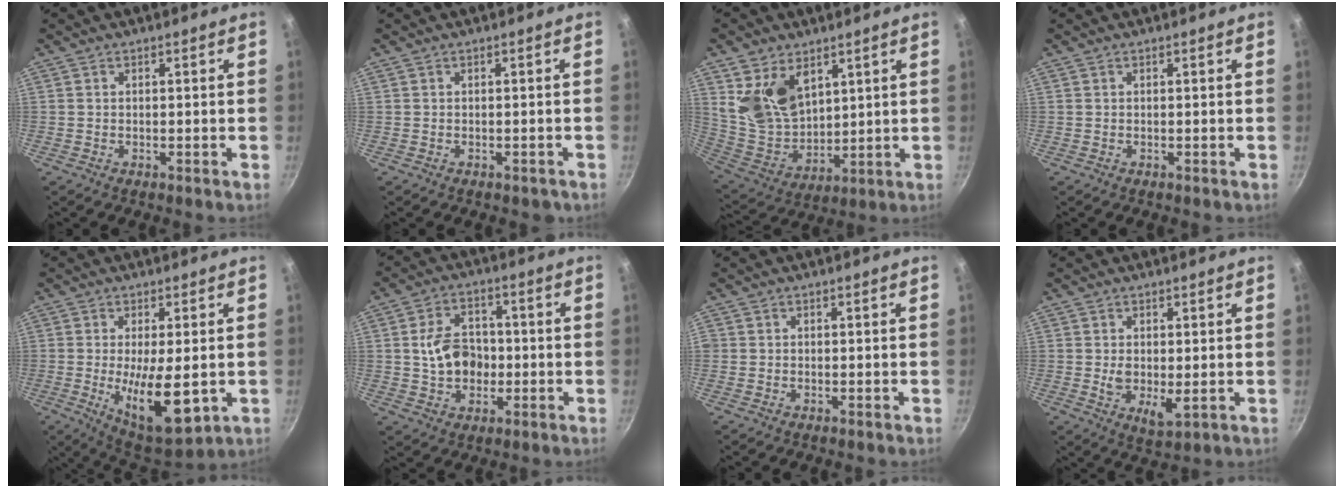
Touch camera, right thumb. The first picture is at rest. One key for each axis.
{"total": 1.2, "fx": -0.7, "fy": 0.8, "fz": 0.5, "tx": 0.003, "ty": 0.011, "tz": 0.000}
{"total": 13.3, "fx": 6.0, "fy": 8.7, "fz": 8.0, "tx": -0.124, "ty": -0.044, "tz": 0.133}
{"total": 0.0}
{"total": 13.1, "fx": -1.7, "fy": 4.9, "fz": 12.1, "tx": -0.182, "ty": -0.013, "tz": -0.012}
{"total": 9.4, "fx": -0.4, "fy": 7.1, "fz": 6.1, "tx": -0.083, "ty": 0.016, "tz": -0.008}
{"total": 0.0}
{"total": 4.9, "fx": 0.1, "fy": 2.5, "fz": 4.2, "tx": -0.072, "ty": -0.018, "tz": 0.006}